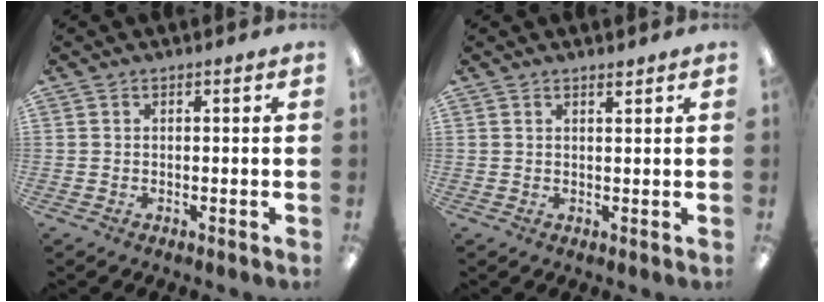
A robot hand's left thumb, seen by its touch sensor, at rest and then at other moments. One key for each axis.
{"total": 1.4, "fx": 1.3, "fy": 0.2, "fz": 0.5, "tx": -0.010, "ty": -0.001, "tz": 0.024}